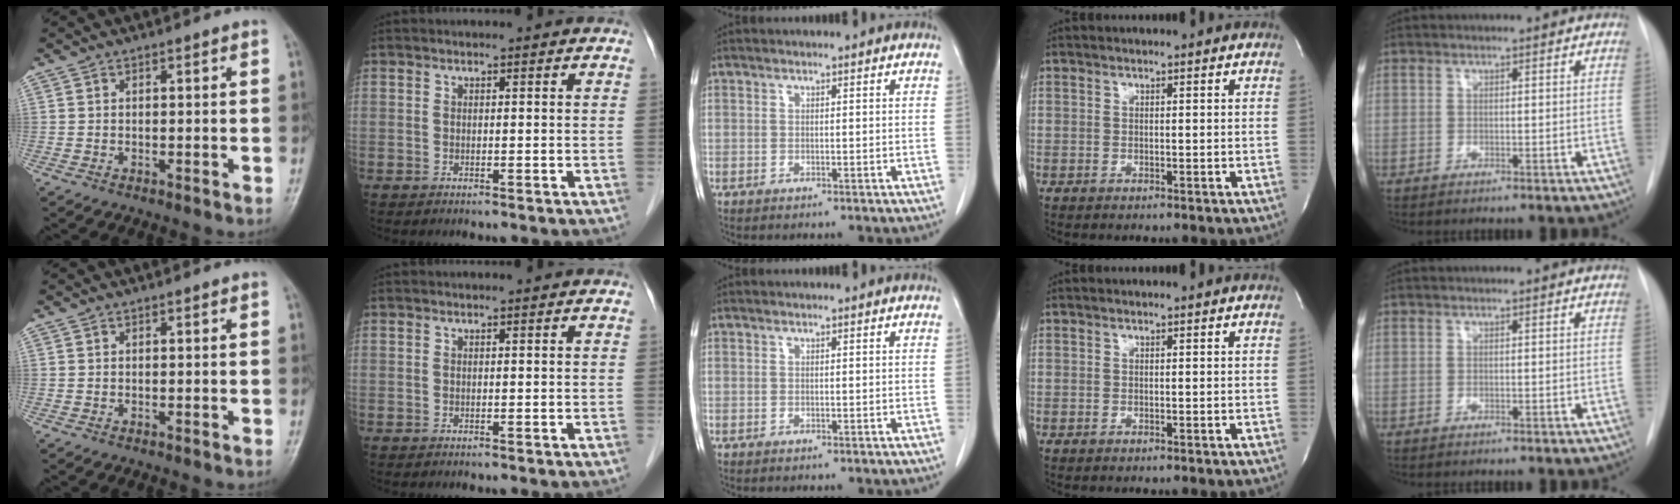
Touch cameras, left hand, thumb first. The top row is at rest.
{}